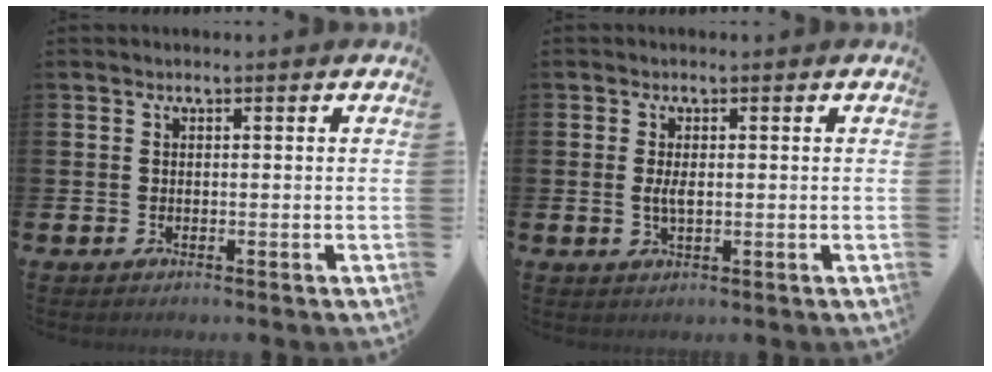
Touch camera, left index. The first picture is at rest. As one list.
[{"total": 2.0, "force": [0.1, 0.8, 1.8], "torque": [-0.034, 0.003, 0.000]}]